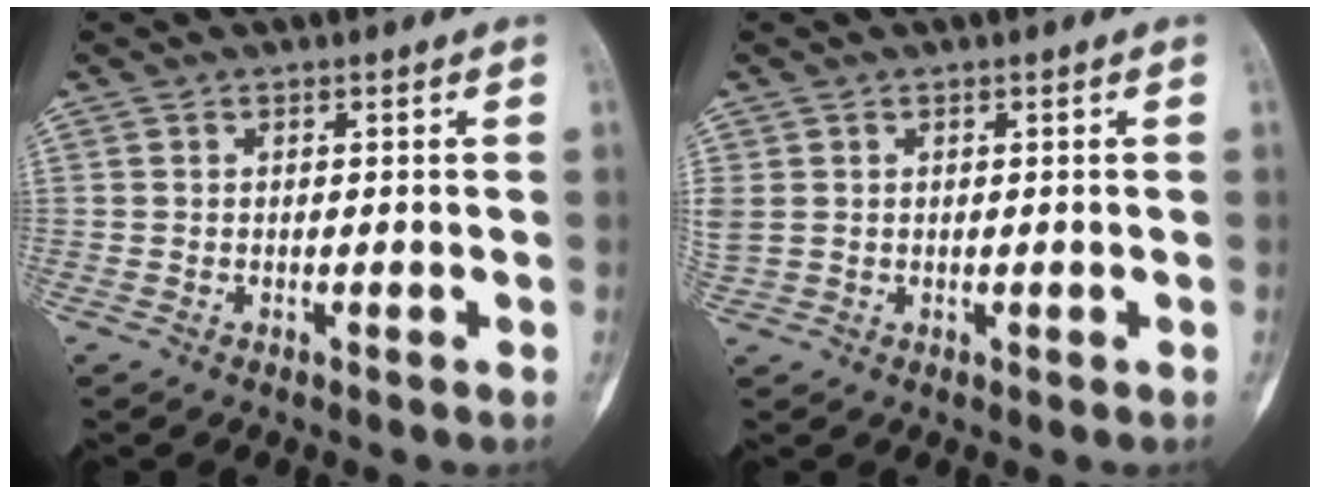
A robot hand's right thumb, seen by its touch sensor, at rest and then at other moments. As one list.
[{"total": 2.9, "force": [0.4, 2.3, 1.6], "torque": [-0.055, 0.011, 0.016]}]